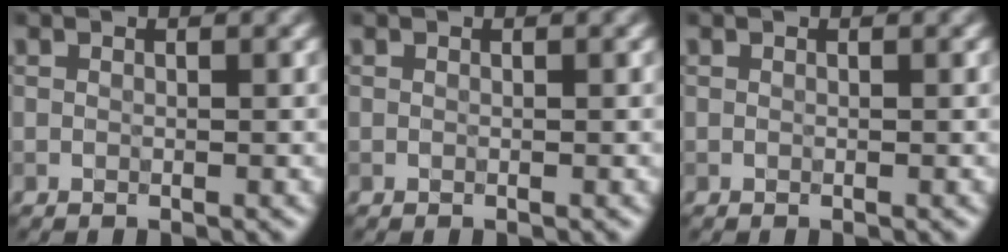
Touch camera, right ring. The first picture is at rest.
{"total": 0.0}
{"total": 0.0}